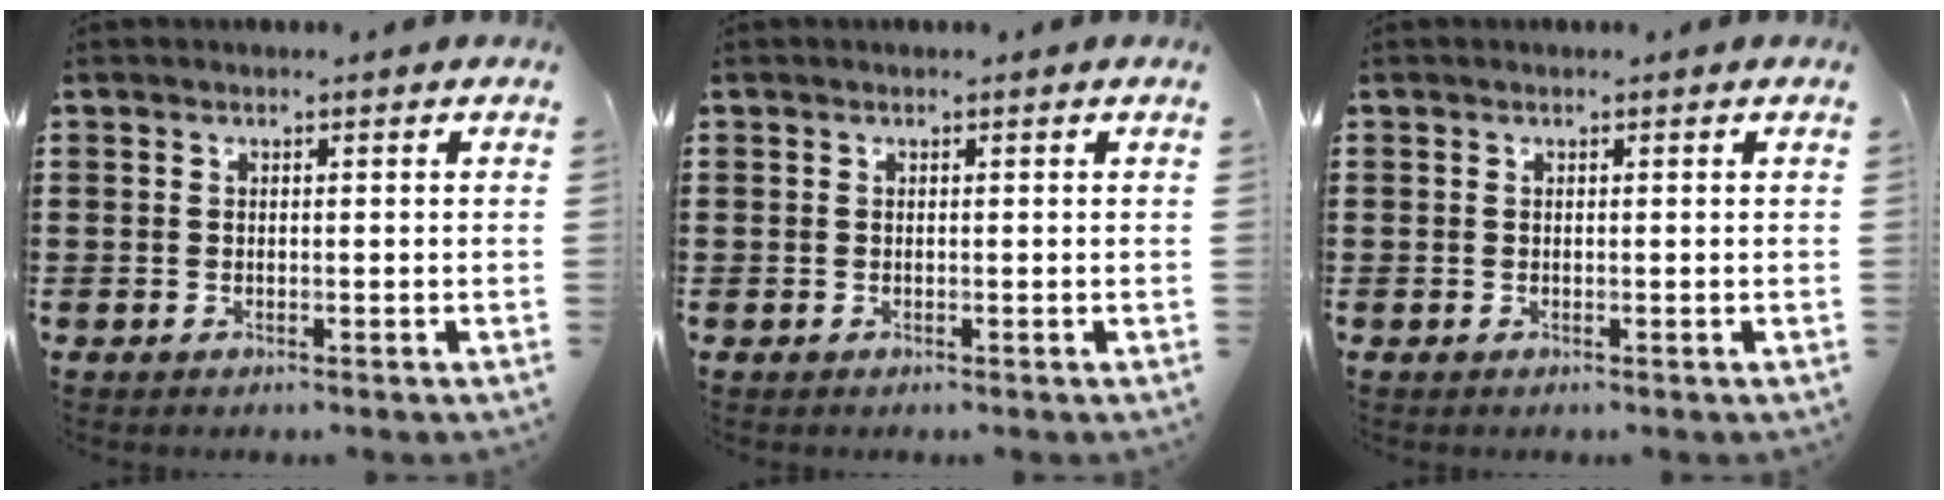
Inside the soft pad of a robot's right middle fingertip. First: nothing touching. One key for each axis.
{"total": 0.0}
{"total": 0.0}